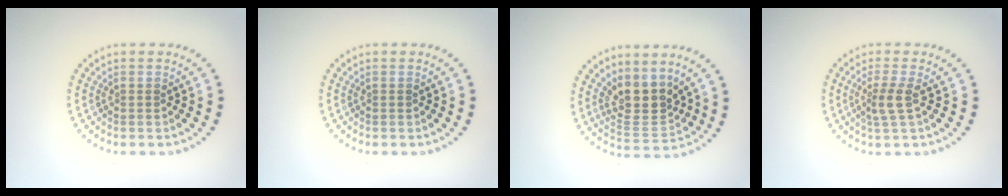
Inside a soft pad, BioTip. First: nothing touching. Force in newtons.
{"total": 0.0}
{"total": 4.0, "press": 3.5, "slide": 1.9}
{"total": 2.0, "press": 1.5, "slide": 1.3}